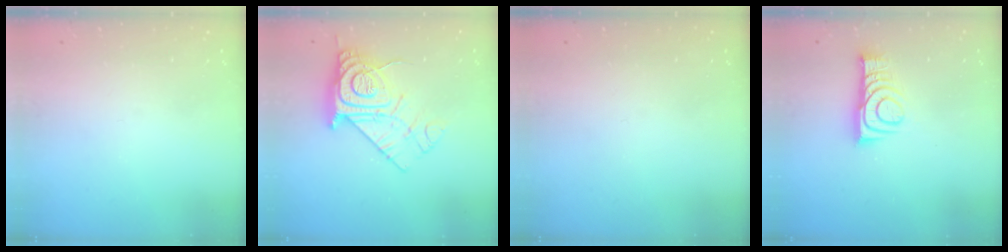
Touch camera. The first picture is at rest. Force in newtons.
{"total": 14.8, "press": 14.7, "slide": 1.3}
{"total": 0.0}
{"total": 9.6, "press": 9.6, "slide": 0.1}